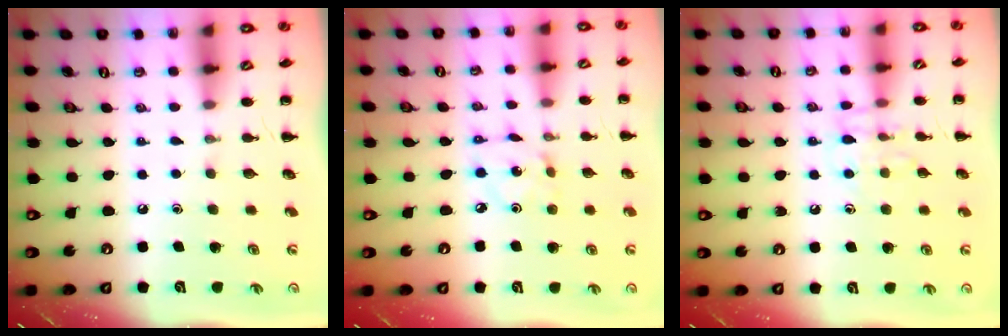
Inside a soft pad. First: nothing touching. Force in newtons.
{"total": 2.1, "press": 2.0, "slide": 0.6}
{"total": 8.0, "press": 8.0, "slide": 0.7}